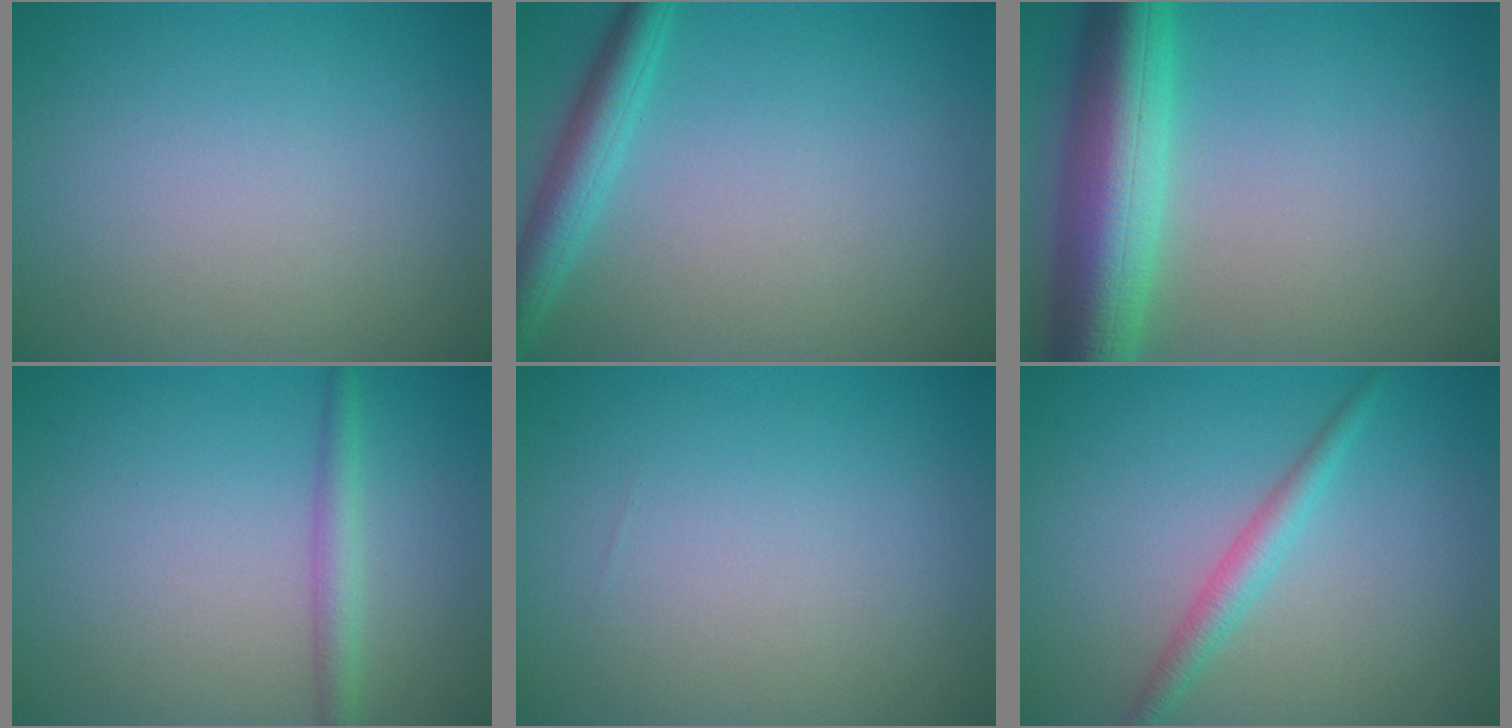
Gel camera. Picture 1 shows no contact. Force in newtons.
{"total": 3.2, "press": 3.2, "slide": 0.2}
{"total": 9.4, "press": 9.4, "slide": 0.2}
{"total": 2.2, "press": 2.2, "slide": 0.1}
{"total": 0.0}
{"total": 2.2, "press": 2.2, "slide": 0.0}